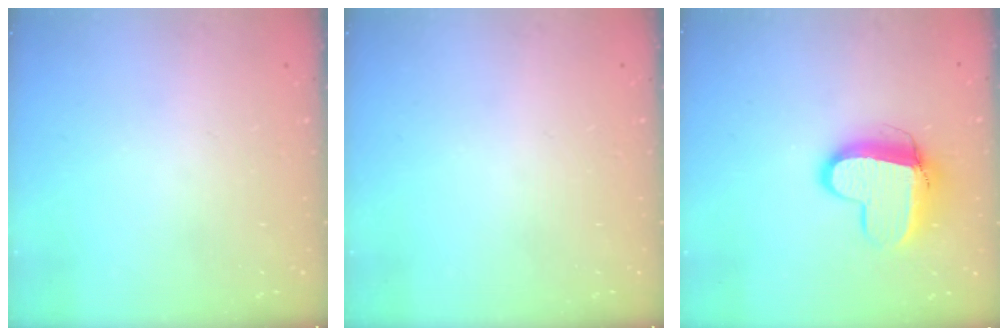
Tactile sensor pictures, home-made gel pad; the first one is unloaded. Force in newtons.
{"total": 0.0}
{"total": 11.2, "press": 11.2, "slide": 0.9}